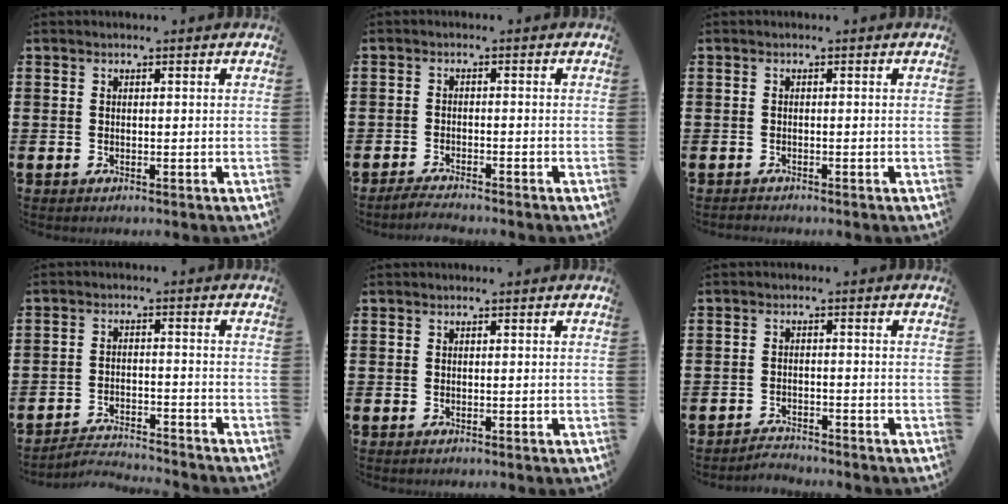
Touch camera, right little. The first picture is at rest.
{"total": 1.8, "force": [-1.7, -0.1, 0.5], "torque": [-0.009, 0.002, -0.034]}
{"total": 0.5, "force": [-0.5, 0.1, -0.1], "torque": [-0.001, -0.001, -0.011]}
{"total": 3.0, "force": [-3.0, 0.1, 0.1], "torque": [-0.008, 0.003, -0.065]}
{"total": 0.0}
{"total": 1.9, "force": [-1.9, 0.1, -0.2], "torque": [-0.003, 0.004, -0.042]}